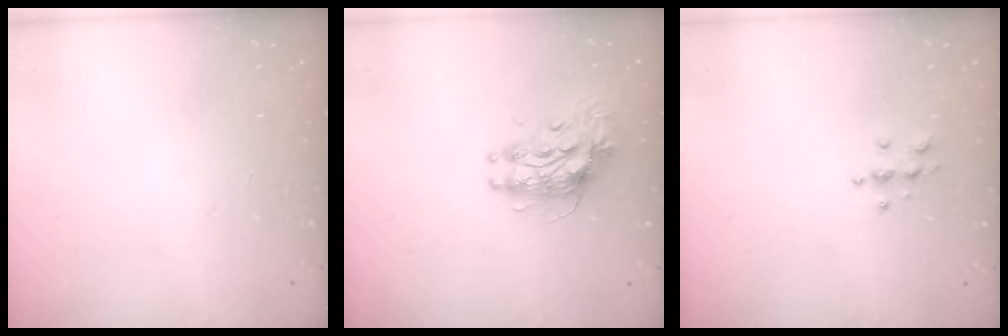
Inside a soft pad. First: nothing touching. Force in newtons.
{"total": 9.0, "press": 8.9, "slide": 0.7}
{"total": 5.4, "press": 5.4, "slide": 0.7}